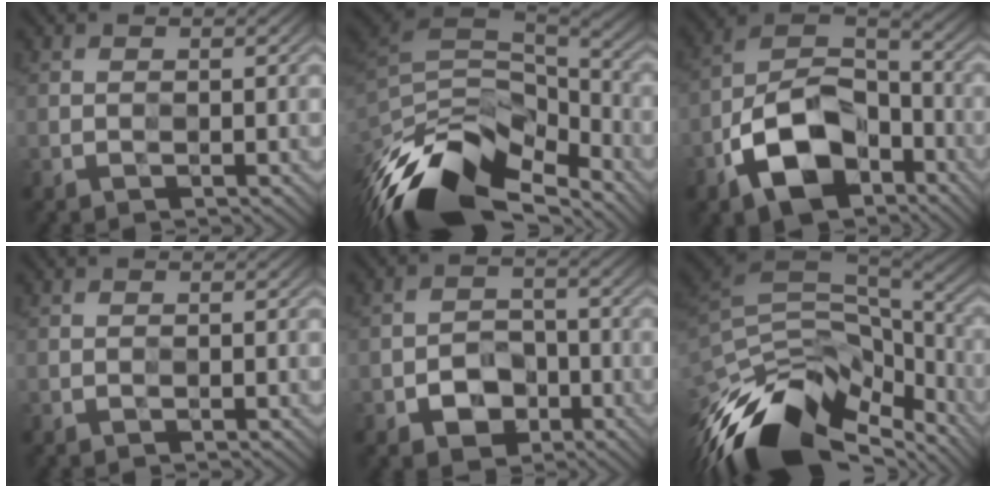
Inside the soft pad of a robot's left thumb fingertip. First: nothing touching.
{"total": 15.4, "force": [-10.9, 6.9, 8.4], "torque": [-0.207, -0.029, -0.173]}
{"total": 10.6, "force": [-5.9, 6.4, 6.1], "torque": [-0.120, 0.002, -0.124]}
{"total": 0.0}
{"total": 3.6, "force": [-2.2, 2.7, 1.0], "torque": [-0.006, 0.002, -0.043]}
{"total": 16.1, "force": [-11.3, 7.4, 8.7], "torque": [-0.215, -0.034, -0.179]}